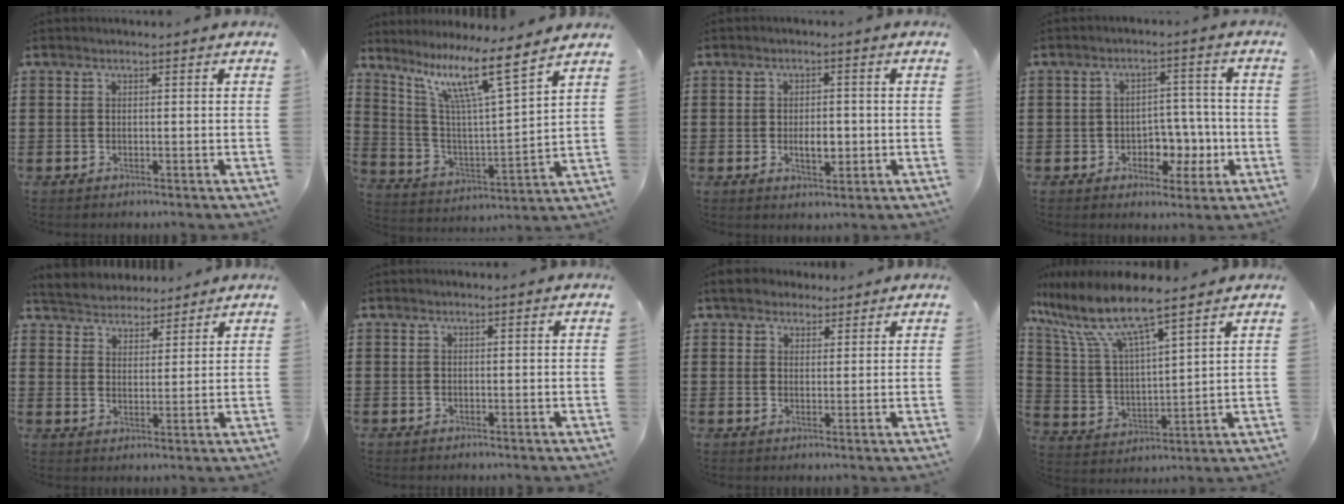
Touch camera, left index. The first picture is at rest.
{"total": 11.6, "force": [8.2, 0.6, 8.2], "torque": [-0.179, -0.045, 0.131]}
{"total": 3.7, "force": [-0.5, 1.8, 3.3], "torque": [-0.045, -0.004, -0.014]}
{"total": 5.6, "force": [-1.5, 4.3, 3.1], "torque": [-0.050, 0.008, -0.032]}
{"total": 4.0, "force": [3.8, 1.0, -0.5], "torque": [-0.012, -0.015, 0.069]}
{"total": 0.0}
{"total": 3.7, "force": [3.1, 1.8, 0.8], "torque": [-0.028, 0.005, 0.058]}
{"total": 9.2, "force": [7.6, 1.2, 5.0], "torque": [-0.137, -0.045, 0.125]}